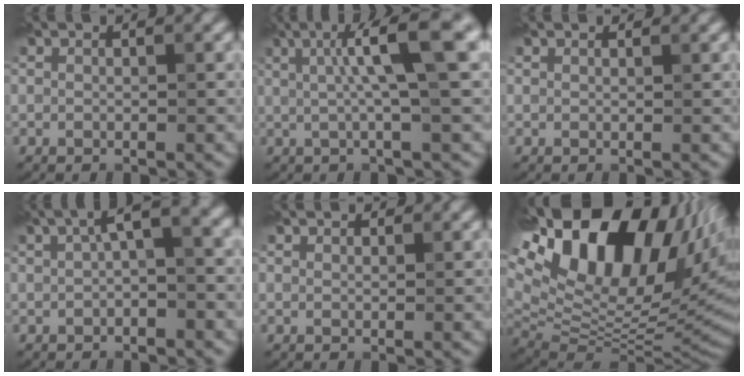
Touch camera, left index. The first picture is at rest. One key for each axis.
{"total": 7.9, "fx": 2.2, "fy": 1.2, "fz": 7.5, "tx": -0.104, "ty": 0.019, "tz": 0.029}
{"total": 0.8, "fx": 0.7, "fy": 0.1, "fz": -0.1, "tx": -0.002, "ty": -0.003, "tz": 0.006}
{"total": 3.6, "fx": 1.1, "fy": 0.9, "fz": 3.3, "tx": -0.051, "ty": 0.017, "tz": 0.009}
{"total": 1.3, "fx": 1.2, "fy": 0.3, "fz": -0.2, "tx": 0.000, "ty": -0.005, "tz": 0.012}
{"total": 20.4, "fx": 9.2, "fy": 10.7, "fz": 14.7, "tx": -0.264, "ty": 0.040, "tz": 0.169}